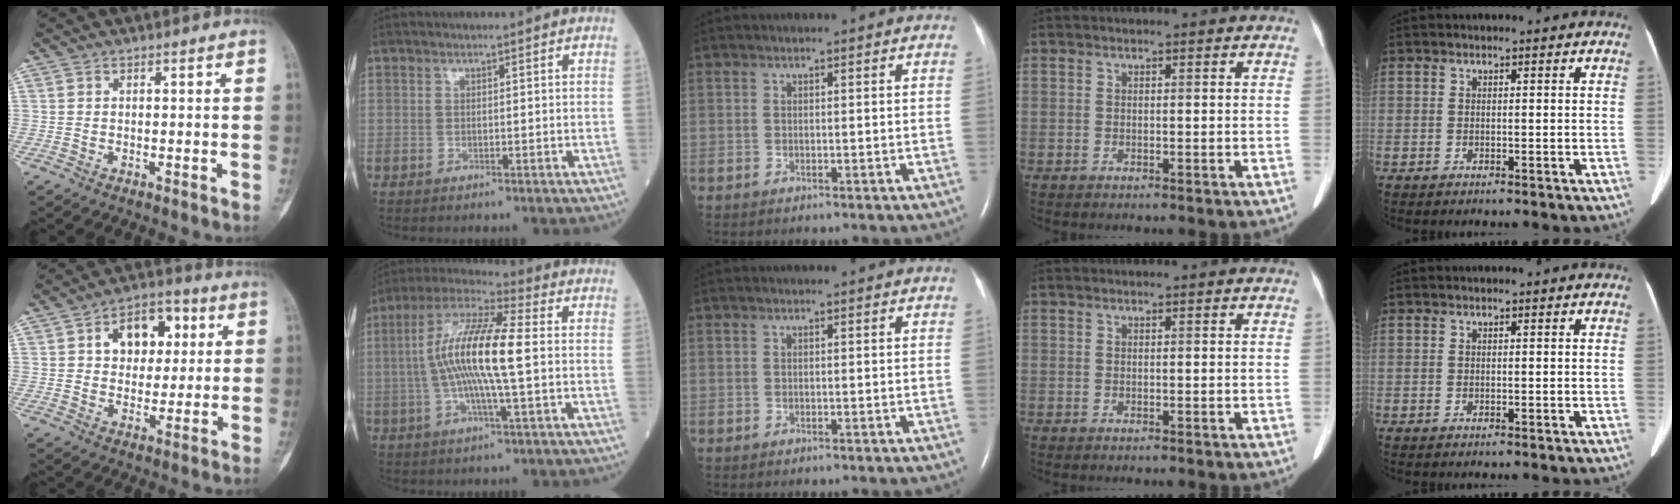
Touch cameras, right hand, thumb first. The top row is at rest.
{"thumb": {"total": 11.5, "force": [3.2, 8.0, 7.7], "torque": [-0.068, 0.009, 0.045]}, "index": {"total": 14.0, "force": [-0.3, 1.2, 14.0], "torque": [-0.275, 0.014, -0.014]}}